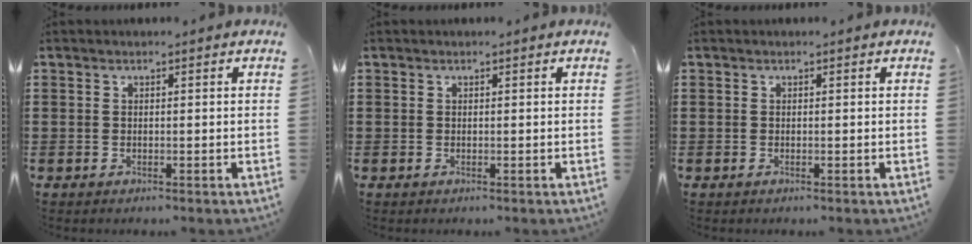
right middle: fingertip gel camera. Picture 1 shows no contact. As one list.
[{"total": 0.0}, {"total": 0.0}]